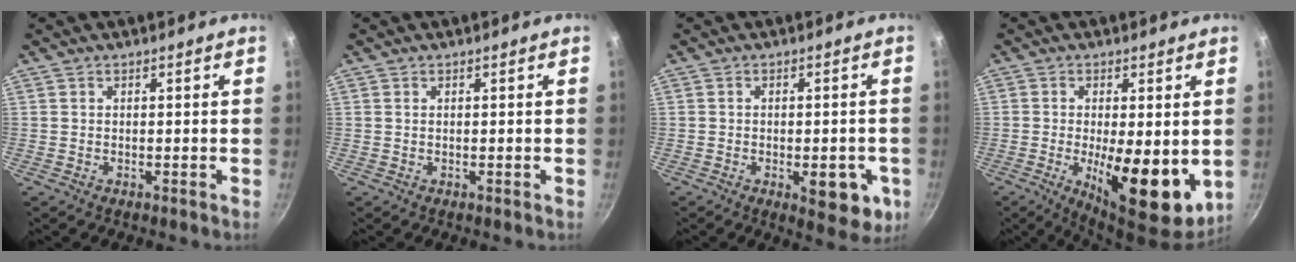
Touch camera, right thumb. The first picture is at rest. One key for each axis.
{"total": 0.0}
{"total": 9.1, "fx": -2.8, "fy": 4.2, "fz": 7.6, "tx": -0.062, "ty": 0.007, "tz": -0.030}
{"total": 13.4, "fx": -1.9, "fy": 4.8, "fz": 12.3, "tx": -0.175, "ty": -0.011, "tz": -0.019}